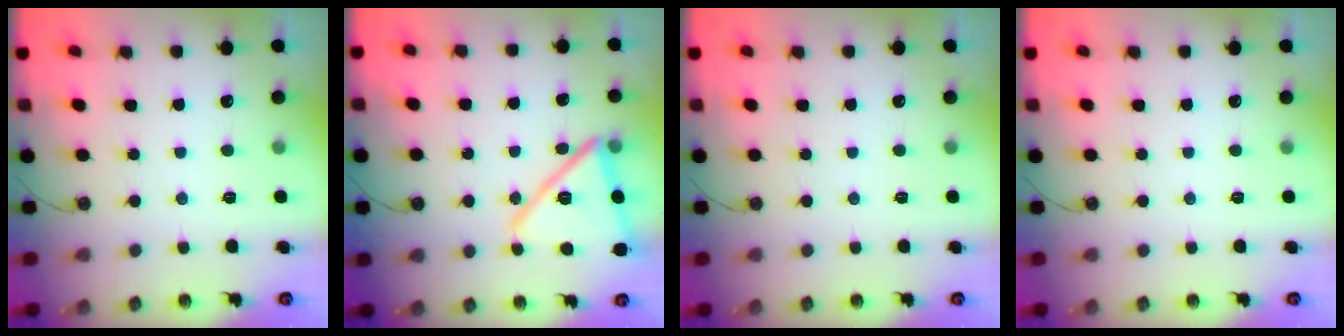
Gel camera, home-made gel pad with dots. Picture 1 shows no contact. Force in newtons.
{"total": 17.8, "press": 17.7, "slide": 2.1}
{"total": 0.0}
{"total": 0.0}